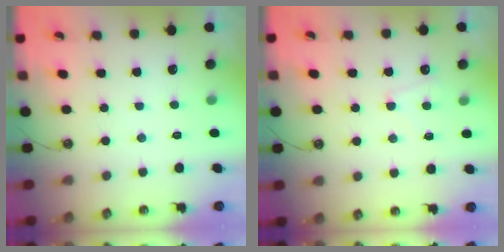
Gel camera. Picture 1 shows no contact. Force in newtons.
{"total": 1.3, "press": 1.2, "slide": 0.6}